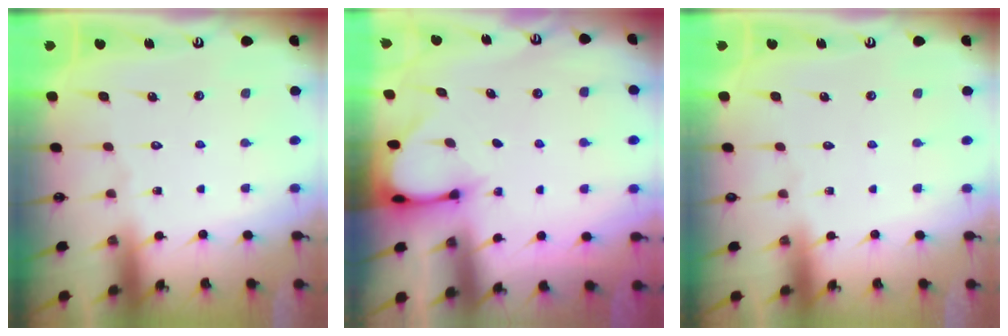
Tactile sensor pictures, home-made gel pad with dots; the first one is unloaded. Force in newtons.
{"total": 3.2, "press": 3.2, "slide": 0.2}
{"total": 0.0}